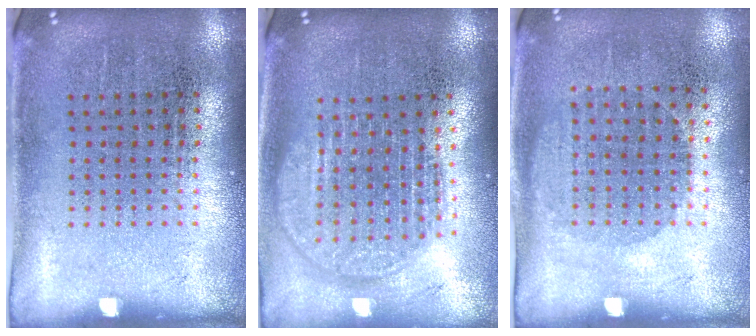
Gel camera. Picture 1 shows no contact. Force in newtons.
{"total": 1.8, "press": 1.5, "slide": 0.9}
{"total": 1.0, "press": 0.9, "slide": 0.4}